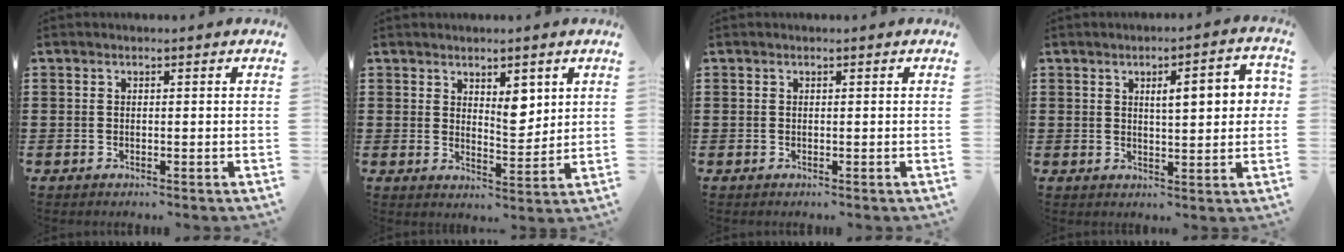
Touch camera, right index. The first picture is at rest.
{"total": 5.1, "force": [2.7, 2.5, 3.4], "torque": [-0.050, -0.007, 0.044]}
{"total": 0.0}
{"total": 5.9, "force": [1.4, 1.6, 5.5], "torque": [-0.083, -0.005, 0.015]}